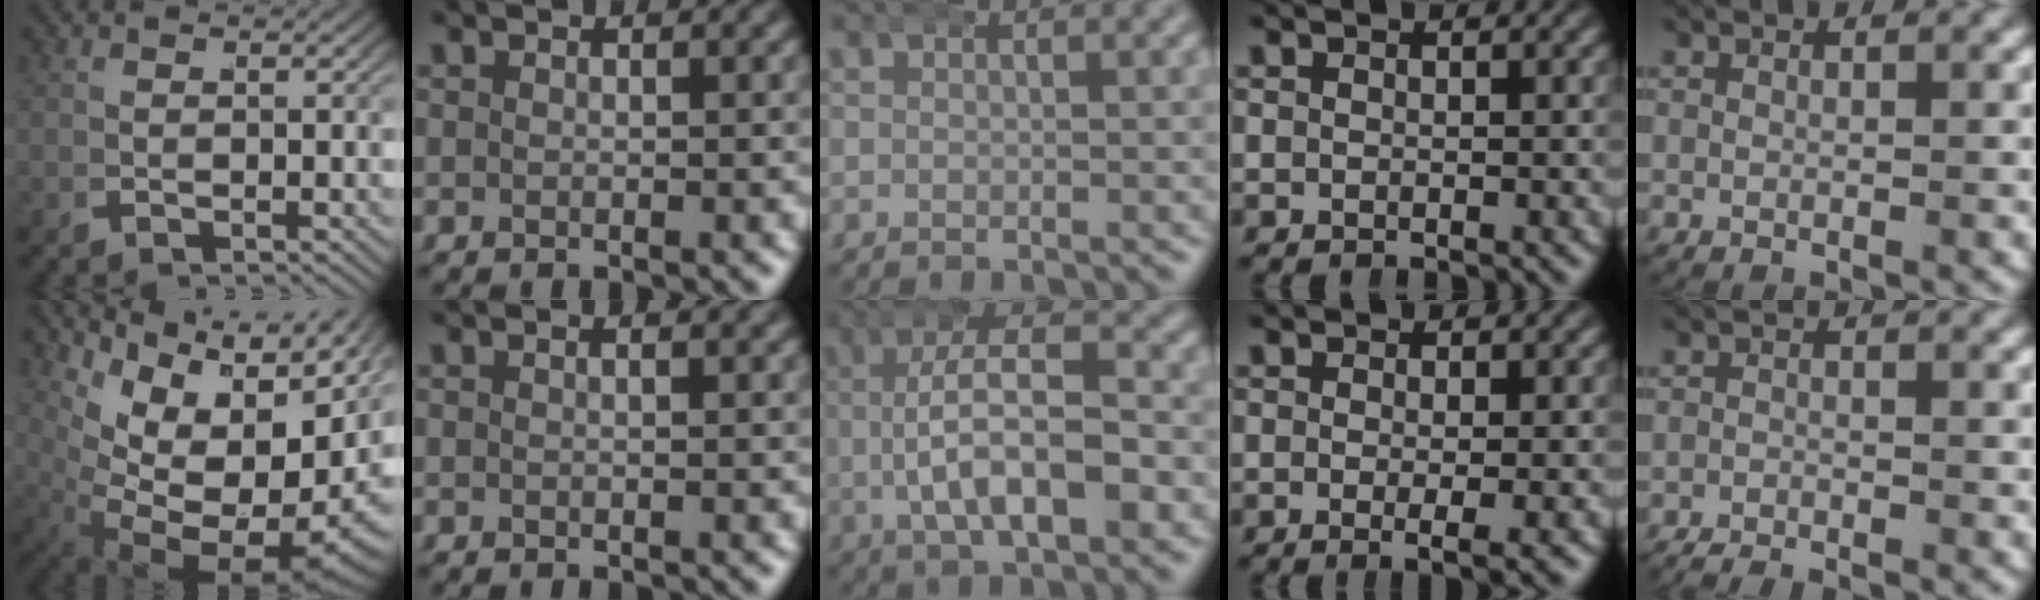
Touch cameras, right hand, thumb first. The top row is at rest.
{"thumb": {"total": 18.1, "force": [0.2, 11.3, 14.2], "torque": [-0.248, -0.041, 0.033]}, "index": {"total": 0.5, "force": [0.0, -0.1, 0.5], "torque": [-0.008, 0.003, 0.000]}, "middle": {"total": 8.2, "force": [-0.8, 4.1, 7.1], "torque": [-0.119, -0.003, -0.012]}, "ring": {"total": 2.4, "force": [-0.9, 0.2, 2.3], "torque": [-0.040, -0.015, -0.010]}, "little": {"total": 3.4, "force": [-3.2, 0.9, 0.7], "torque": [-0.018, -0.015, -0.048]}}